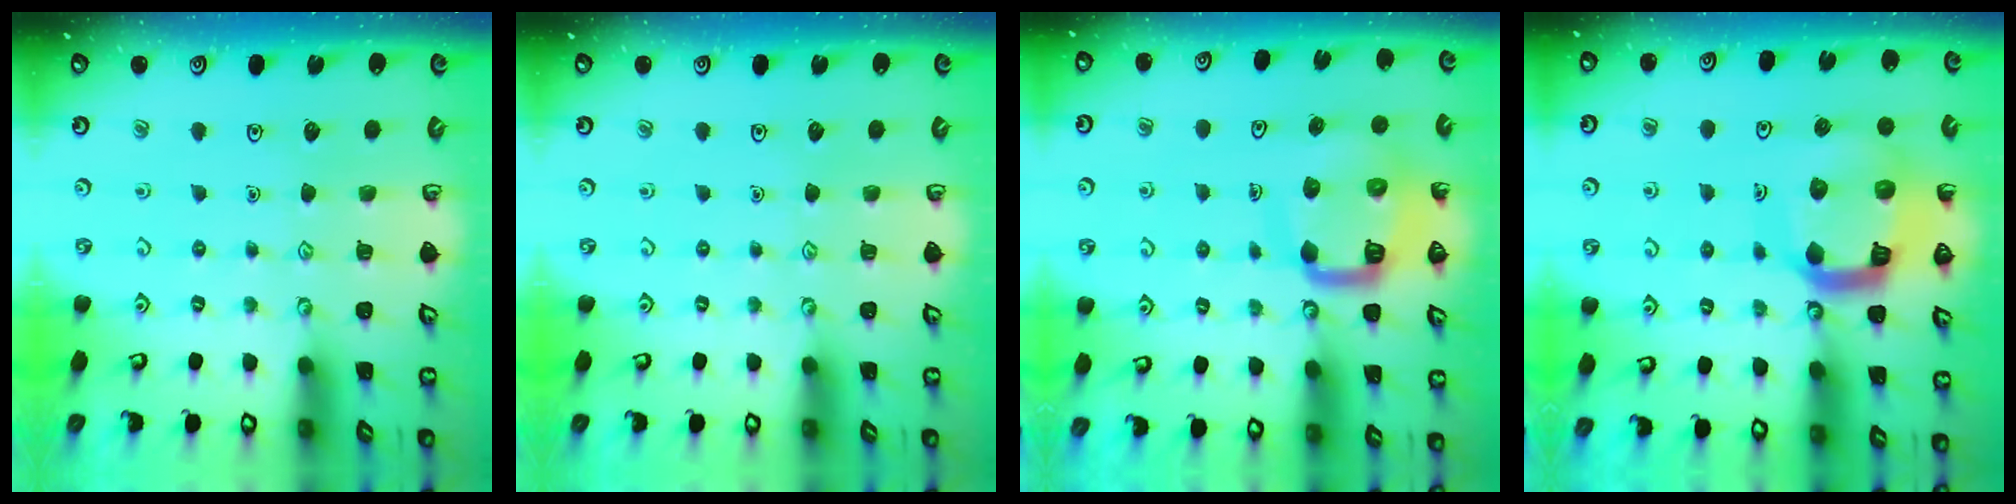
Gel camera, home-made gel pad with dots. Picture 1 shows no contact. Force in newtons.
{"total": 0.0}
{"total": 12.5, "press": 12.4, "slide": 1.5}
{"total": 15.6, "press": 15.4, "slide": 1.9}